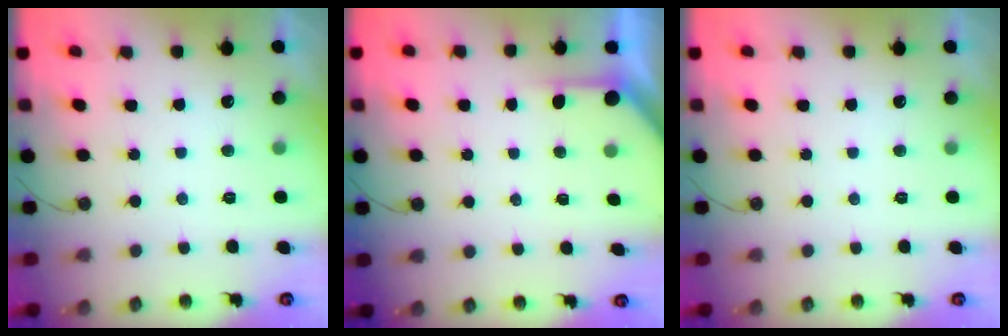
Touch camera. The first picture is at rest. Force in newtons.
{"total": 2.5, "press": 2.5, "slide": 0.3}
{"total": 0.0}